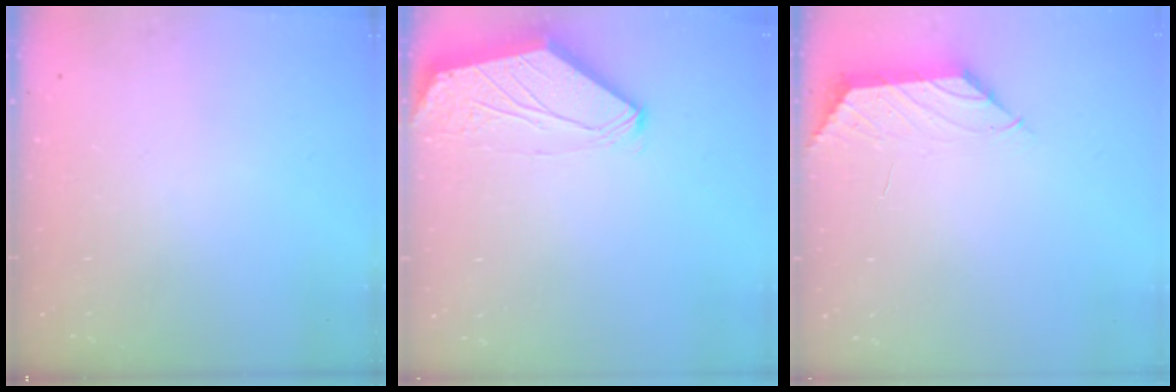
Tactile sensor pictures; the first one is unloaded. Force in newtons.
{"total": 0.0}
{"total": 1.0, "press": 0.8, "slide": 0.5}